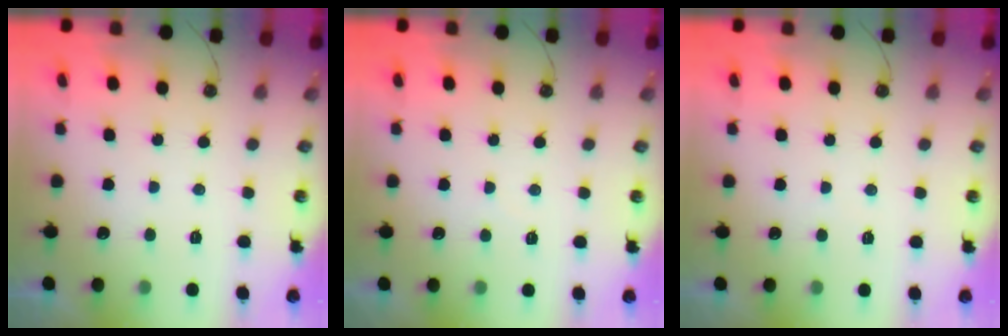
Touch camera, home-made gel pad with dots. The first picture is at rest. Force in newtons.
{"total": 2.9, "press": 2.9, "slide": 0.5}
{"total": 3.3, "press": 3.2, "slide": 0.5}